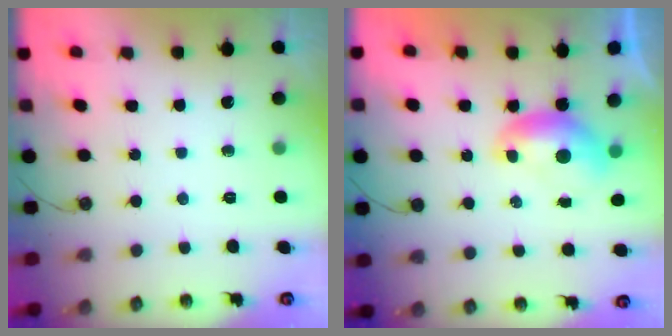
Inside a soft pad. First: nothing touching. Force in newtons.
{"total": 0.0}